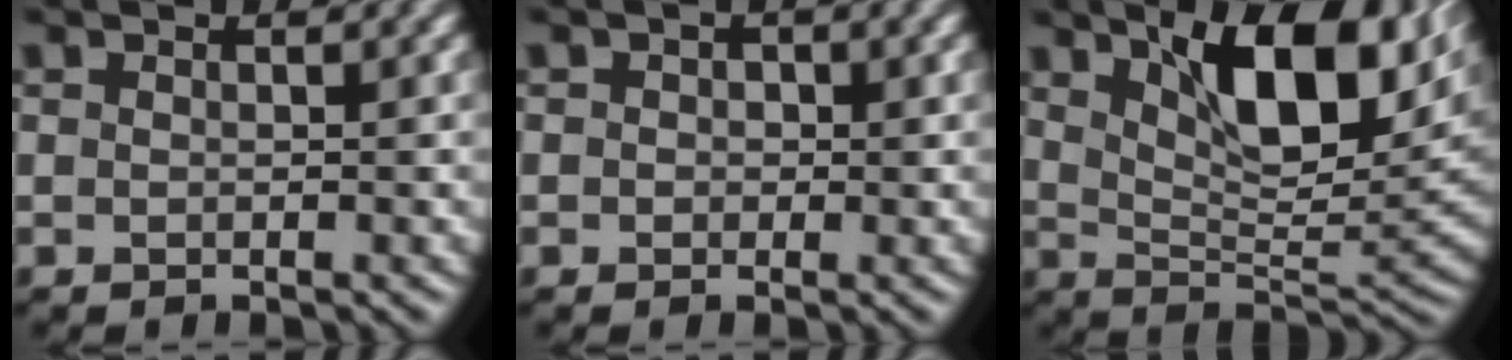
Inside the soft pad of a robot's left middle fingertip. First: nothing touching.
{"total": 1.1, "force": [0.3, 1.1, 0.2], "torque": [0.012, 0.004, -0.006]}
{"total": 10.9, "force": [5.4, 3.7, 8.6], "torque": [-0.132, 0.009, 0.091]}